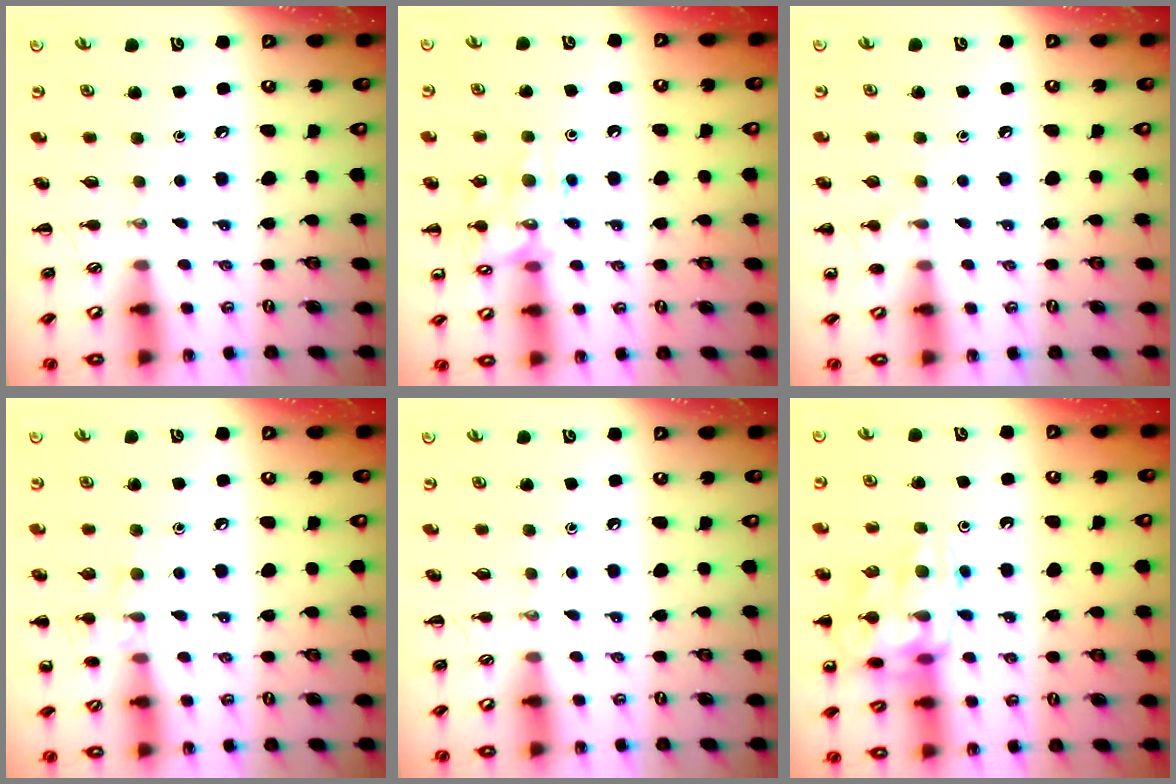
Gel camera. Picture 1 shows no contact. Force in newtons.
{"total": 12.8, "press": 12.8, "slide": 0.8}
{"total": 5.9, "press": 5.7, "slide": 1.7}
{"total": 7.0, "press": 6.7, "slide": 2.1}
{"total": 0.0}
{"total": 16.3, "press": 16.1, "slide": 2.3}